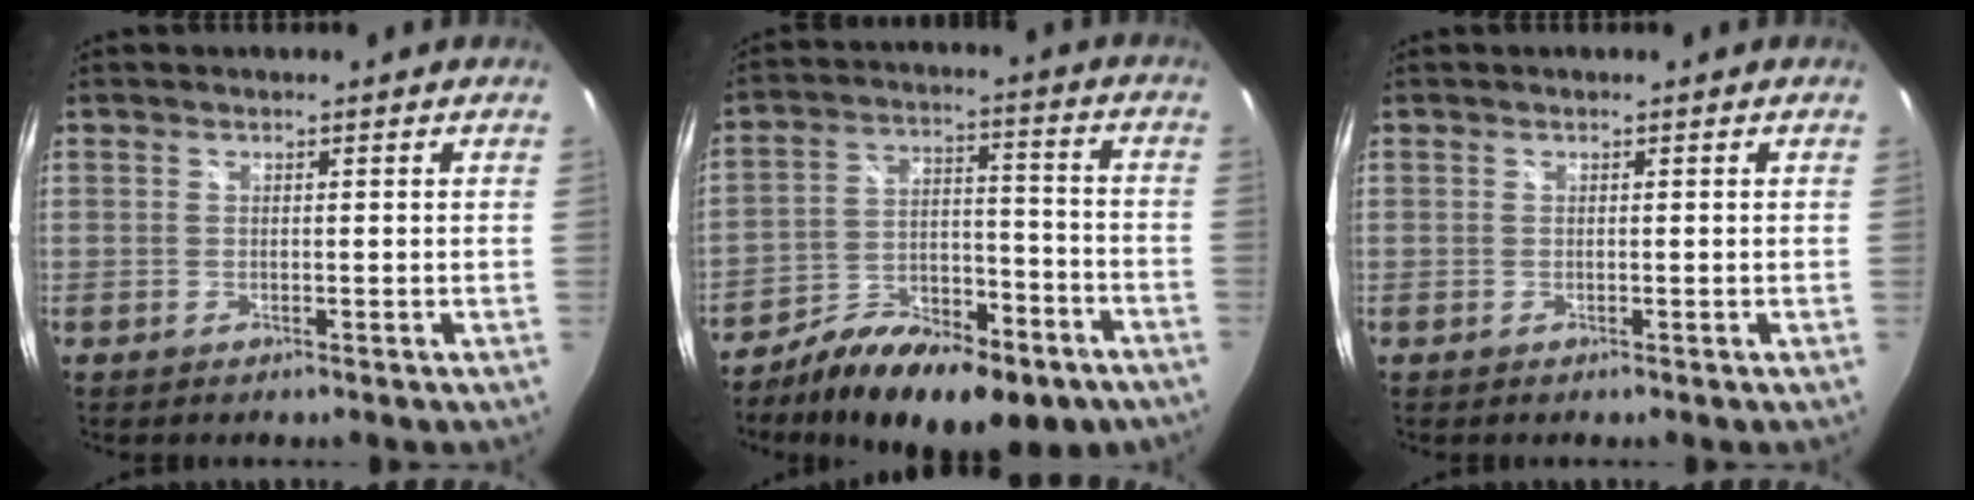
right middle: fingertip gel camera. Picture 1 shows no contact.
{"total": 21.1, "force": [-14.1, 9.1, 12.8], "torque": [-0.212, -0.010, -0.208]}
{"total": 0.0}